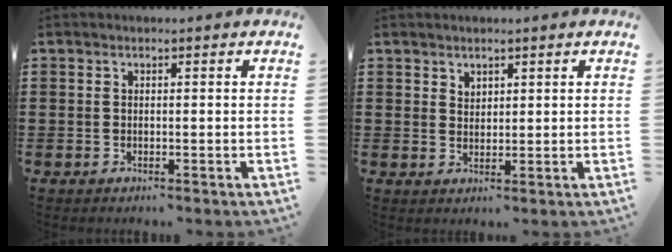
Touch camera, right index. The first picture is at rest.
{"total": 0.7, "force": [0.6, 0.4, 0.1], "torque": [-0.004, -0.001, 0.012]}